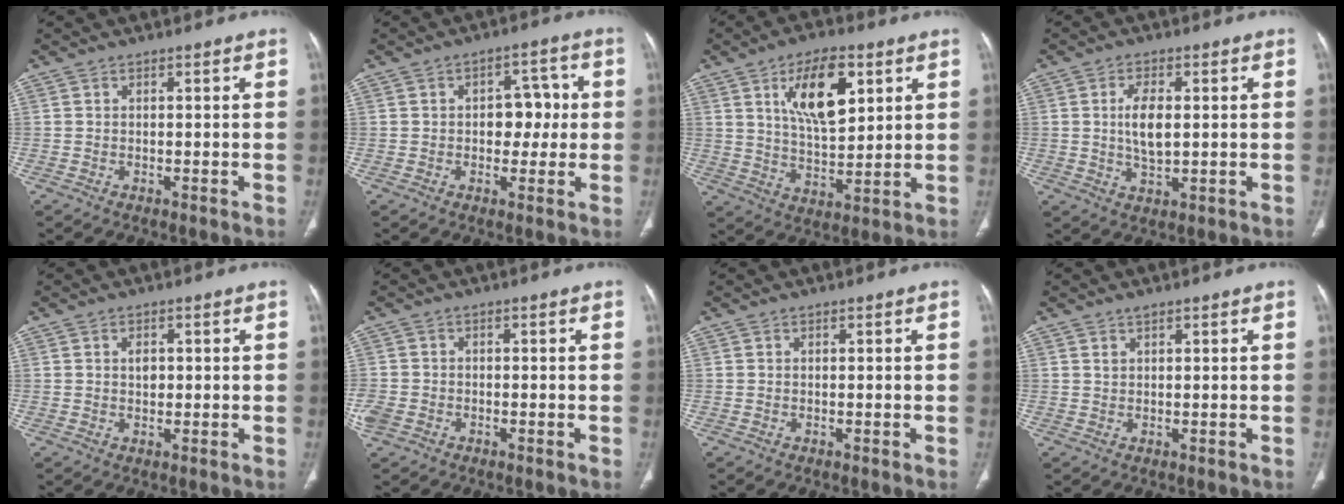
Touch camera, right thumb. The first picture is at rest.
{"total": 6.6, "force": [0.2, 4.6, 4.8], "torque": [-0.029, 0.018, 0.002]}
{"total": 13.7, "force": [5.5, 6.4, 10.8], "torque": [-0.154, -0.025, 0.101]}
{"total": 6.1, "force": [0.7, 2.8, 5.3], "torque": [-0.102, -0.007, 0.012]}
{"total": 2.1, "force": [0.4, 1.4, 1.5], "torque": [-0.017, 0.002, 0.008]}
{"total": 3.6, "force": [-1.6, 2.8, 1.7], "torque": [-0.044, 0.008, -0.028]}
{"total": 0.0}
{"total": 1.0, "force": [0.9, 0.3, 0.4], "torque": [-0.004, -0.006, 0.016]}